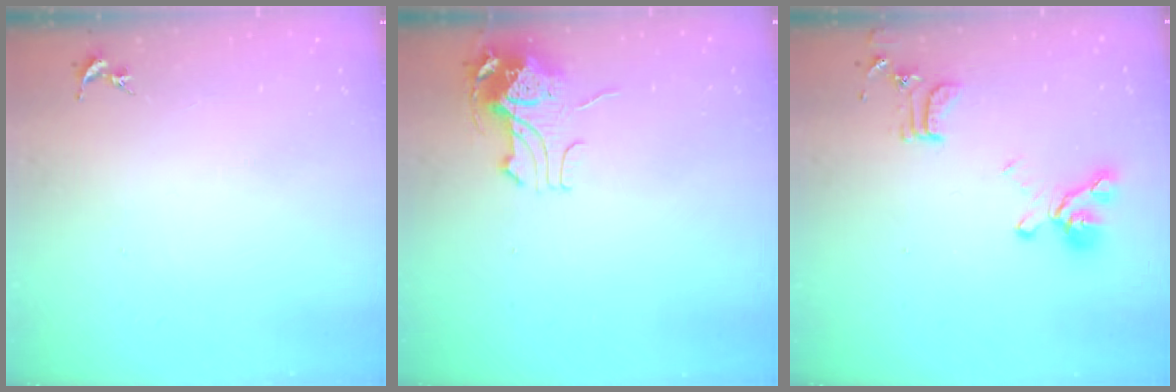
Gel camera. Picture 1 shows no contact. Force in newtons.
{"total": 10.6, "press": 10.6, "slide": 0.9}
{"total": 15.5, "press": 15.4, "slide": 1.5}